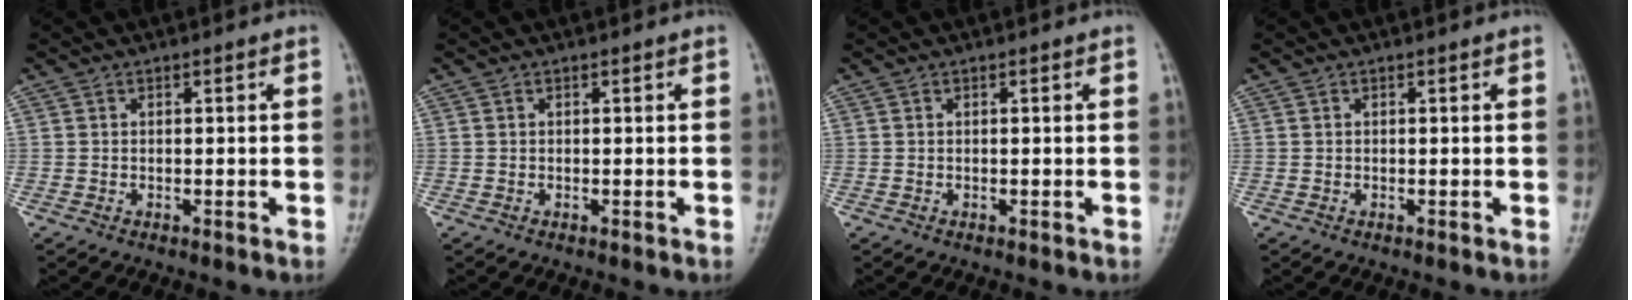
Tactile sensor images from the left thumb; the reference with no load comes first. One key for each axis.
{"total": 0.0}
{"total": 0.0}
{"total": 0.0}